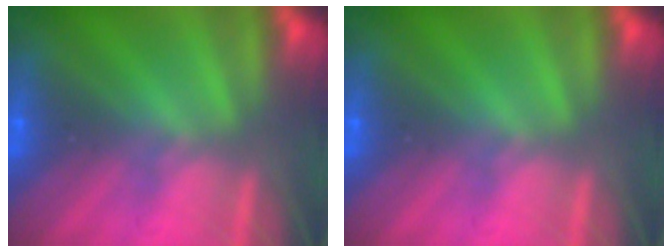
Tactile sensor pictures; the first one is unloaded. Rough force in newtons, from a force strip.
{"total": 0.0}